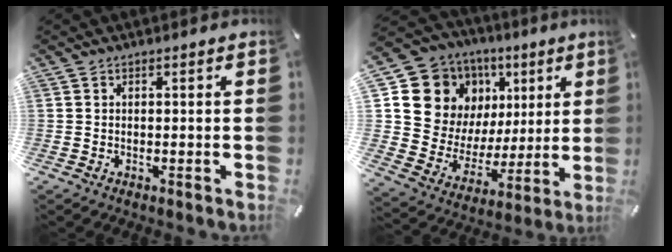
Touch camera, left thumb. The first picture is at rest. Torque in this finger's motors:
{"motor_torque": [2.43, 2.57, 1.40, -1.37, 0.08]}